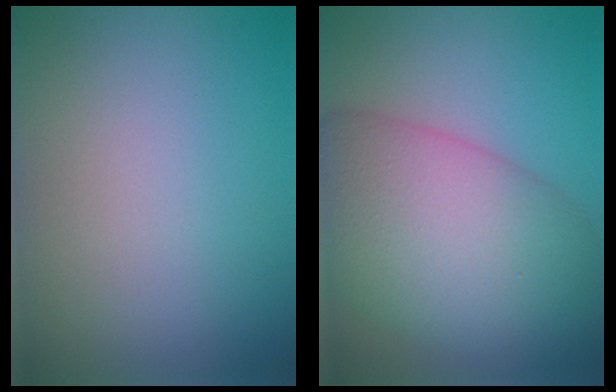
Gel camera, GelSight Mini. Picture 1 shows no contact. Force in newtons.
{"total": 11.1, "press": 11.1, "slide": 0.2}